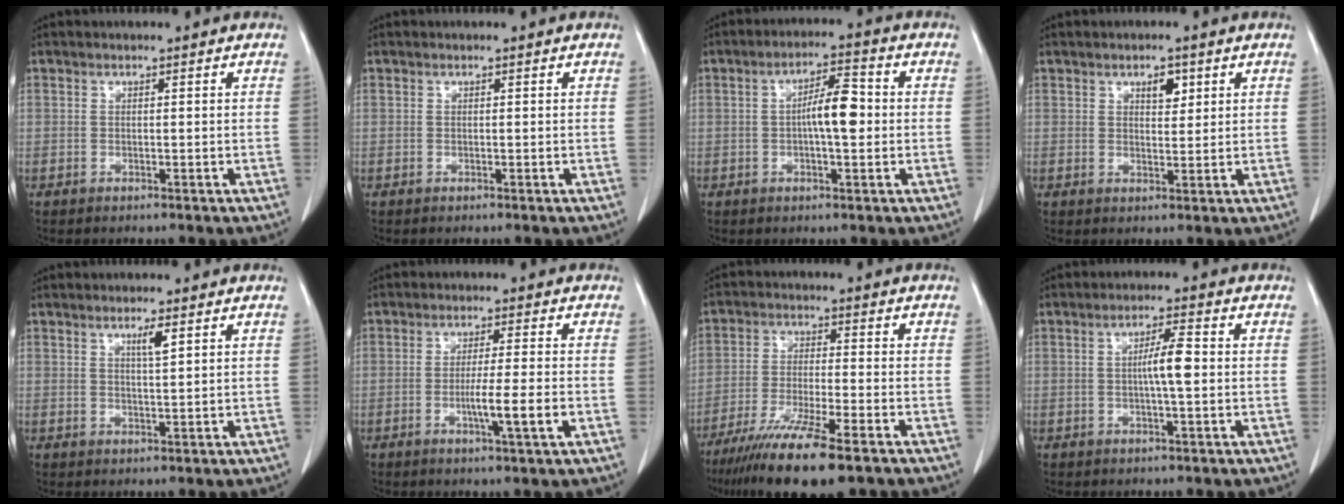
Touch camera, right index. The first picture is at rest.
{"total": 0.0}
{"total": 6.2, "force": [0.1, 1.5, 6.0], "torque": [-0.103, 0.014, 0.000]}
{"total": 2.9, "force": [1.5, 1.3, 2.1], "torque": [-0.030, -0.003, 0.025]}
{"total": 2.3, "force": [1.2, 0.0, 2.0], "torque": [-0.037, -0.004, 0.021]}
{"total": 5.8, "force": [-1.6, -0.6, 5.6], "torque": [-0.089, -0.009, -0.024]}
{"total": 13.1, "force": [-9.1, 1.1, 9.4], "torque": [-0.171, -0.035, -0.154]}
{"total": 4.3, "force": [0.1, 0.1, 4.3], "torque": [-0.073, 0.005, 0.004]}